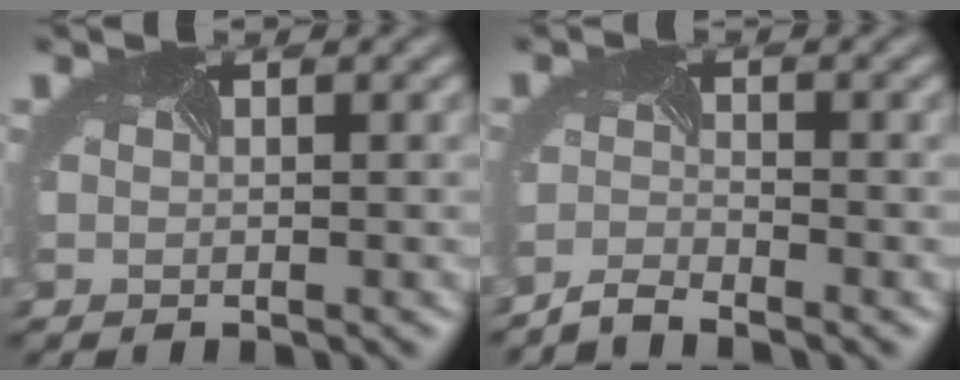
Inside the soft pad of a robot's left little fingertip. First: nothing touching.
{"total": 3.1, "force": [-3.0, -0.6, -0.6], "torque": [0.001, -0.012, -0.063]}